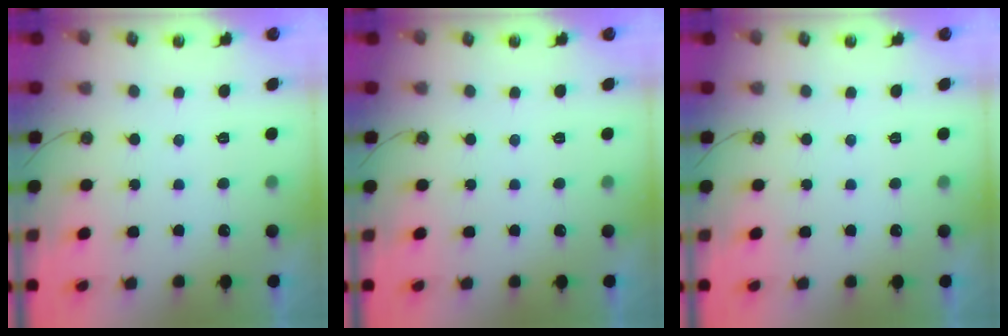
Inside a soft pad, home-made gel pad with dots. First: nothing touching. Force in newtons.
{"total": 0.0}
{"total": 0.0}